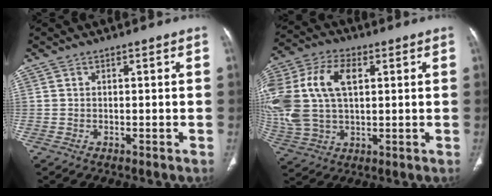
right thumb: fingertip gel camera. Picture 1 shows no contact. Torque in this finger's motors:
{"motor_torque": [0.58, 0.61, 1.05, 0.69, 0.57]}